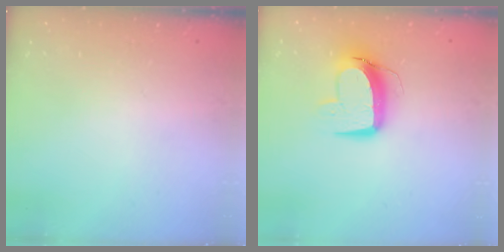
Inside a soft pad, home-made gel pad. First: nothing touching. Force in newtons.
{"total": 11.7, "press": 11.6, "slide": 1.2}